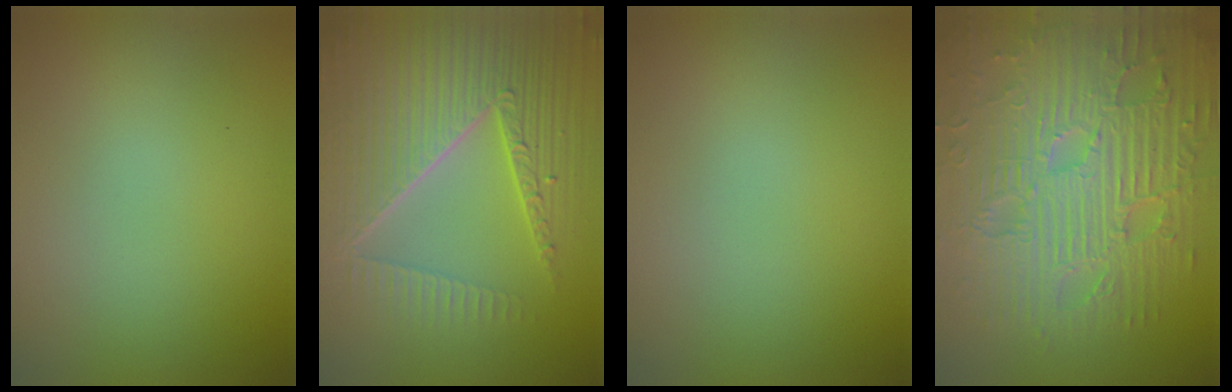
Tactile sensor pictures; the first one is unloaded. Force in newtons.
{"total": 8.9, "press": 6.1, "slide": 6.4}
{"total": 0.0}
{"total": 11.0, "press": 7.2, "slide": 8.3}